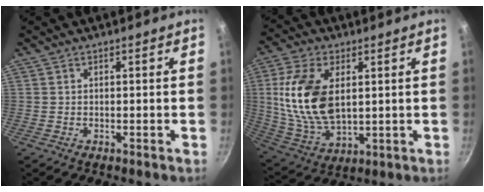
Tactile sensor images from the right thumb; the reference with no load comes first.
{"total": 17.3, "force": [2.9, 9.6, 14.1], "torque": [-0.284, -0.012, 0.064]}